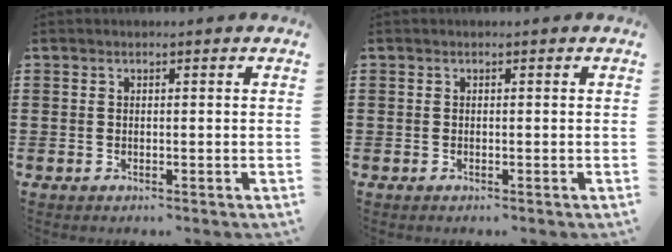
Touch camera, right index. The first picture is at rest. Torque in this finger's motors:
{"motor_torque": [0.00, 0.00, 0.00, 0.00]}